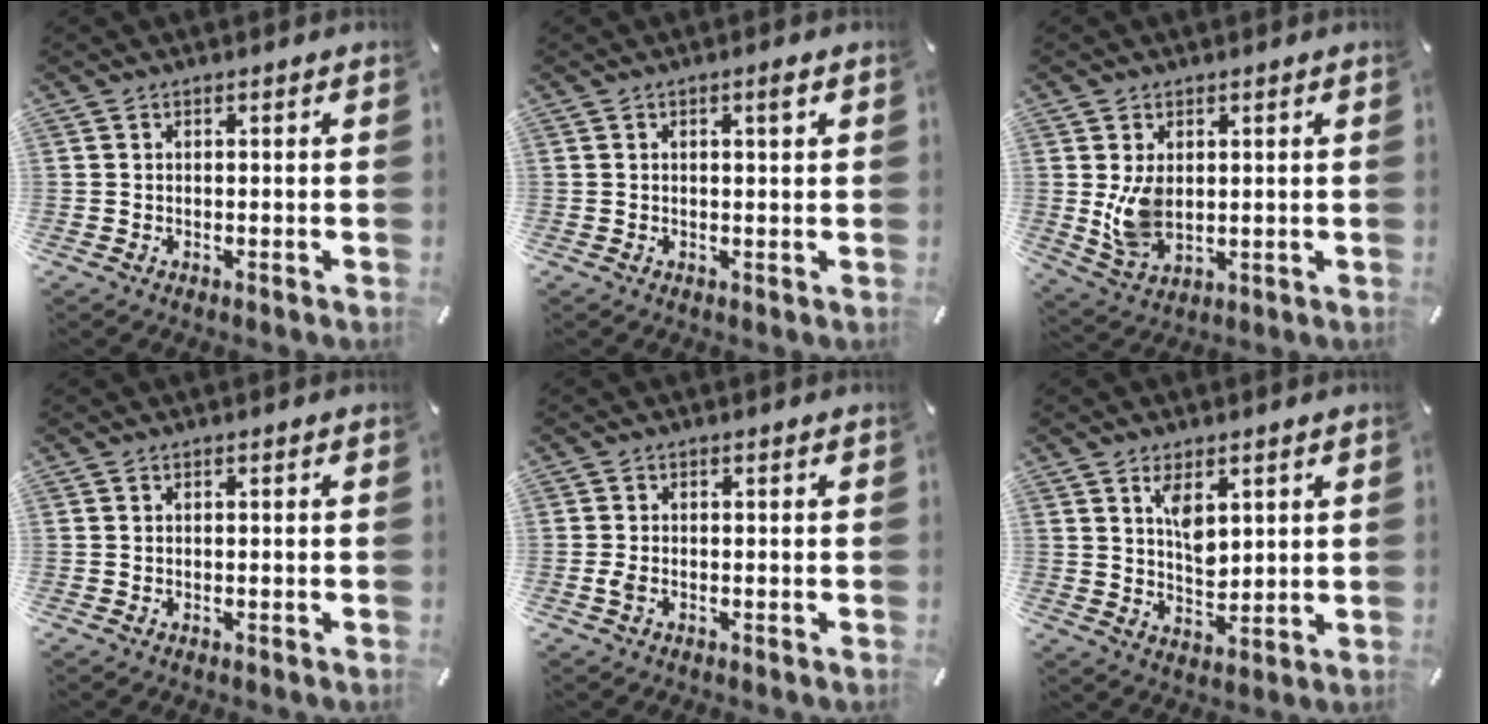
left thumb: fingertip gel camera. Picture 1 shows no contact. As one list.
[{"total": 2.0, "force": [0.9, 0.3, 1.8], "torque": [-0.027, -0.001, 0.012]}, {"total": 7.5, "force": [1.2, 5.1, 5.4], "torque": [-0.110, -0.010, 0.023]}, {"total": 0.0}, {"total": 1.4, "force": [-0.2, 0.8, 1.1], "torque": [-0.029, -0.002, -0.007]}, {"total": 6.9, "force": [3.6, 3.8, 4.5], "torque": [-0.067, -0.018, 0.060]}]